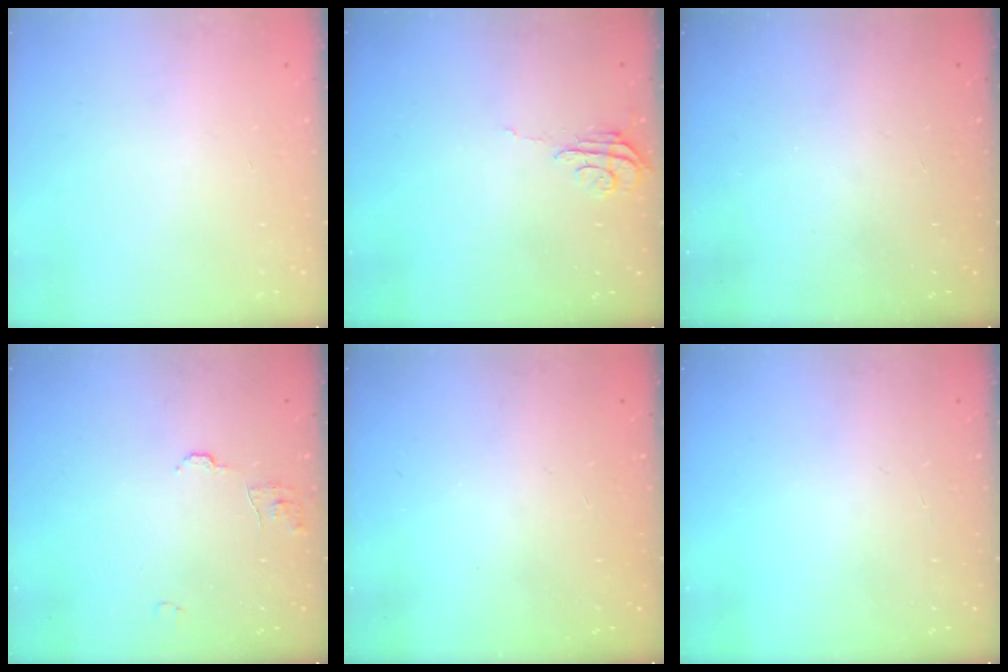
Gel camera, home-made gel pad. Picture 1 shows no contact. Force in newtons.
{"total": 6.8, "press": 6.8, "slide": 0.5}
{"total": 0.0}
{"total": 8.0, "press": 8.0, "slide": 0.6}
{"total": 0.0}
{"total": 2.3, "press": 2.3, "slide": 0.2}